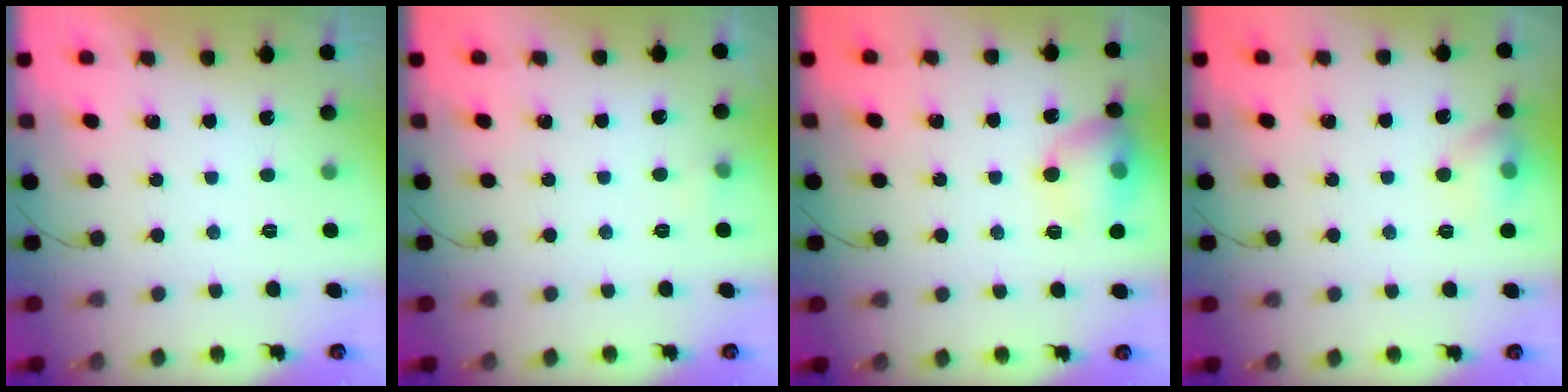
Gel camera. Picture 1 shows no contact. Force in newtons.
{"total": 7.9, "press": 3.6, "slide": 7.0}
{"total": 12.2, "press": 12.0, "slide": 1.7}
{"total": 7.2, "press": 7.0, "slide": 1.8}